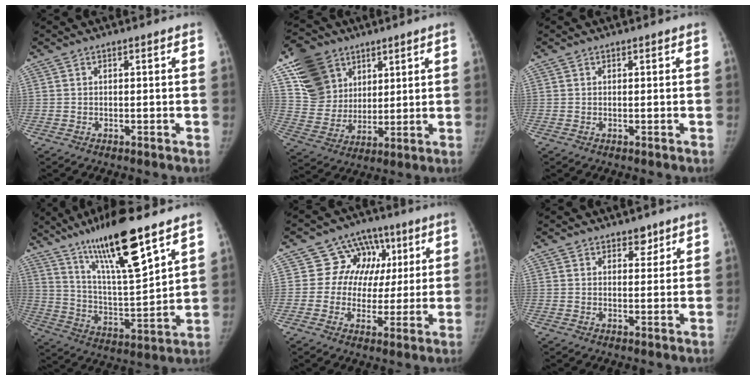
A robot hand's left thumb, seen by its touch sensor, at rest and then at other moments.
{"total": 14.4, "force": [7.5, 11.3, 5.1], "torque": [-0.063, -0.023, 0.149]}
{"total": 0.0}
{"total": 19.7, "force": [12.9, 3.2, 14.5], "torque": [-0.235, -0.063, 0.235]}
{"total": 11.1, "force": [3.0, 10.1, 3.4], "torque": [0.008, 0.009, 0.041]}
{"total": 2.8, "force": [2.0, 1.8, 0.9], "torque": [0.011, -0.011, 0.027]}